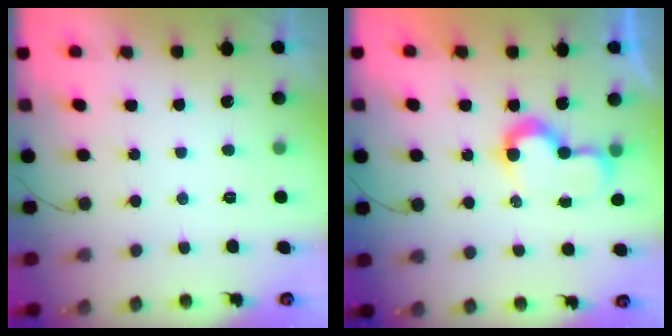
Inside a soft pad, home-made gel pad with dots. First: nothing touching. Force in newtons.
{"total": 7.6, "press": 7.6, "slide": 0.2}